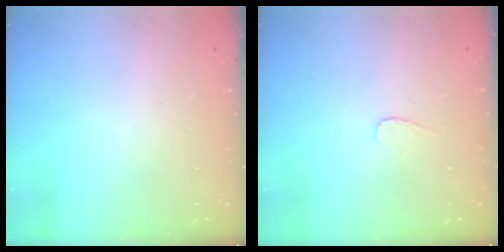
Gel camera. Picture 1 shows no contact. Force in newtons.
{"total": 3.0, "press": 3.0, "slide": 0.3}